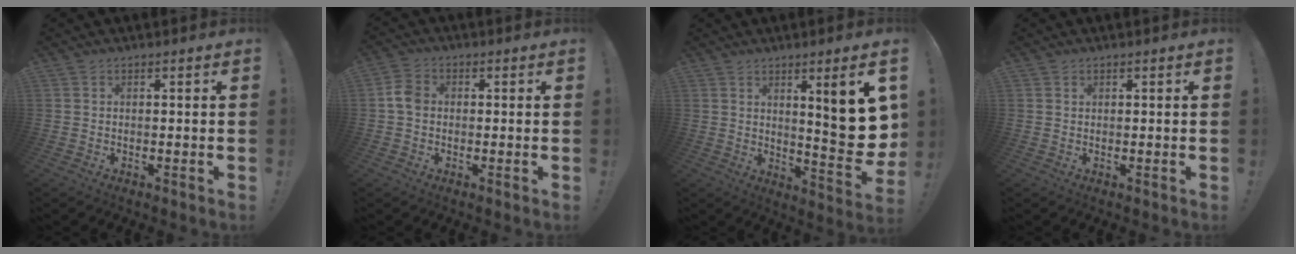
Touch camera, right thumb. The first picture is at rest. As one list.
[{"total": 5.4, "force": [-0.2, 4.1, 3.5], "torque": [-0.065, 0.013, -0.001]}, {"total": 13.7, "force": [4.2, 2.4, 12.8], "torque": [-0.158, -0.039, 0.061]}, {"total": 0.6, "force": [0.4, 0.4, 0.1], "torque": [0.000, 0.000, 0.008]}]